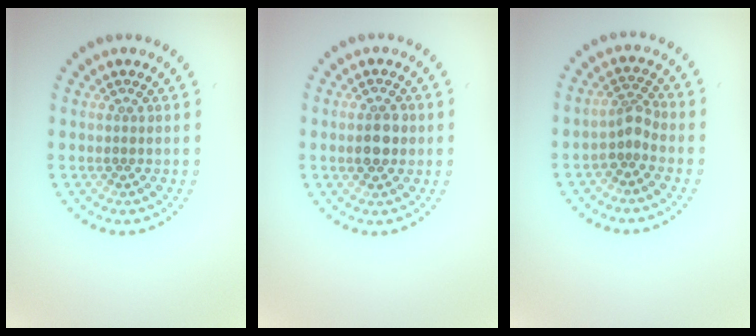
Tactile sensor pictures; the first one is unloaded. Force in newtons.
{"total": 2.9, "press": 2.9, "slide": 0.1}
{"total": 1.9, "press": 1.4, "slide": 1.2}